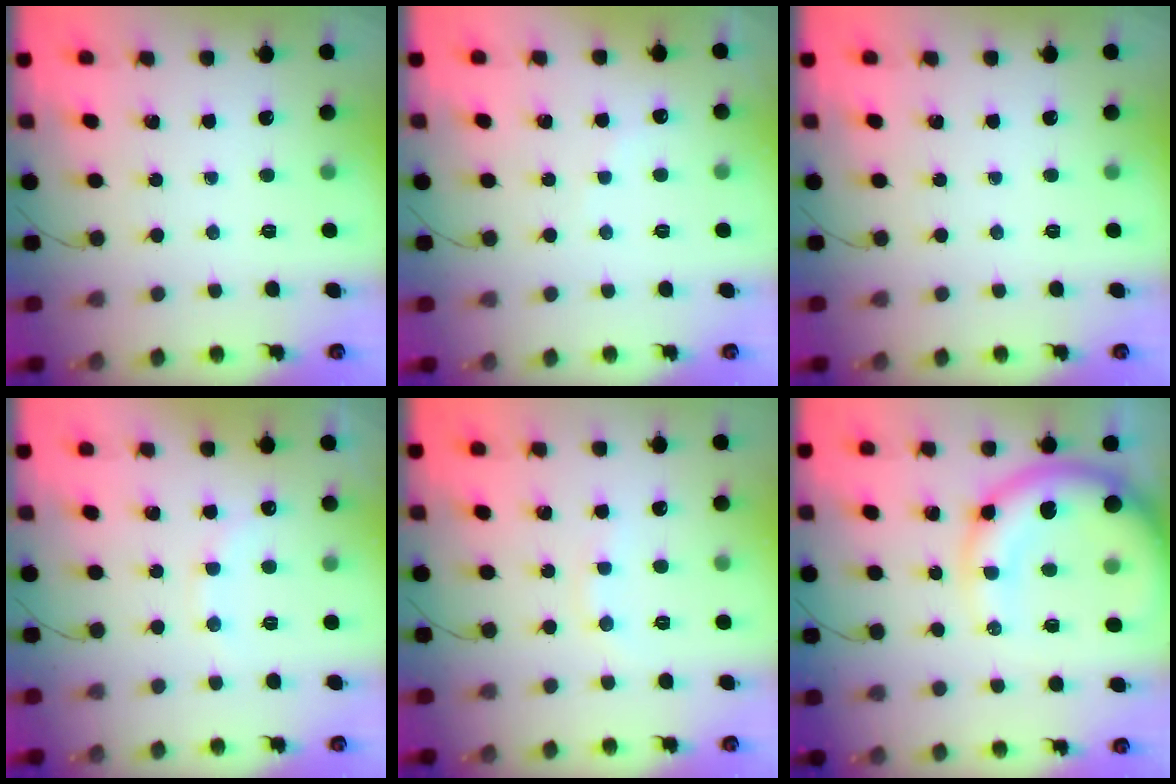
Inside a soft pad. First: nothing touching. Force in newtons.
{"total": 5.7, "press": 5.6, "slide": 1.1}
{"total": 0.0}
{"total": 8.1, "press": 8.0, "slide": 1.2}
{"total": 4.6, "press": 4.4, "slide": 1.3}
{"total": 14.9, "press": 14.5, "slide": 3.5}